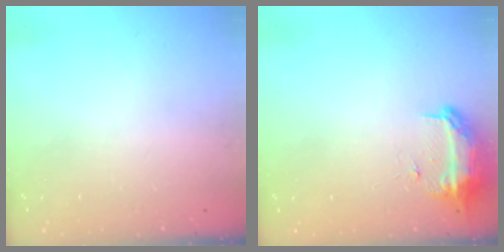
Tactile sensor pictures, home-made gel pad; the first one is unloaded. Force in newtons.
{"total": 8.4, "press": 8.4, "slide": 0.5}